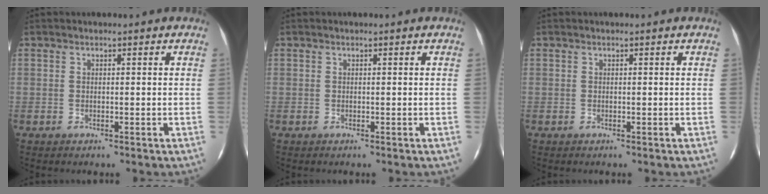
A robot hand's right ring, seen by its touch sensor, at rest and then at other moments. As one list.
[{"total": 0.0}, {"total": 0.0}]